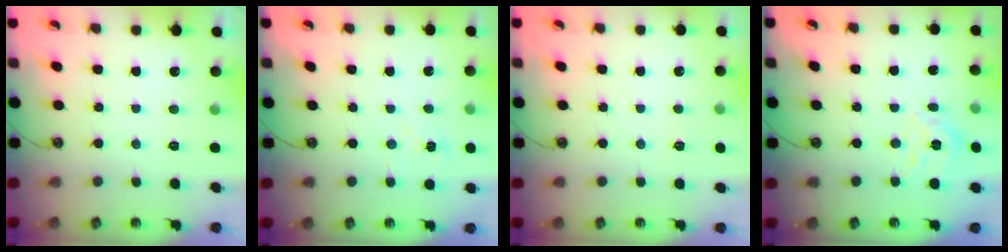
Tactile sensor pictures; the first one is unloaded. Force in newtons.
{"total": 4.2, "press": 4.2, "slide": 0.5}
{"total": 2.7, "press": 2.7, "slide": 0.4}
{"total": 10.9, "press": 10.9, "slide": 1.1}